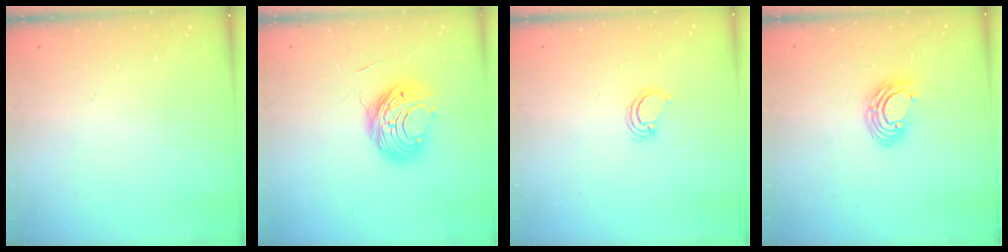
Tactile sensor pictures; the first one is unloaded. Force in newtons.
{"total": 9.6, "press": 9.5, "slide": 1.2}
{"total": 2.3, "press": 2.3, "slide": 0.1}
{"total": 7.9, "press": 7.8, "slide": 1.2}